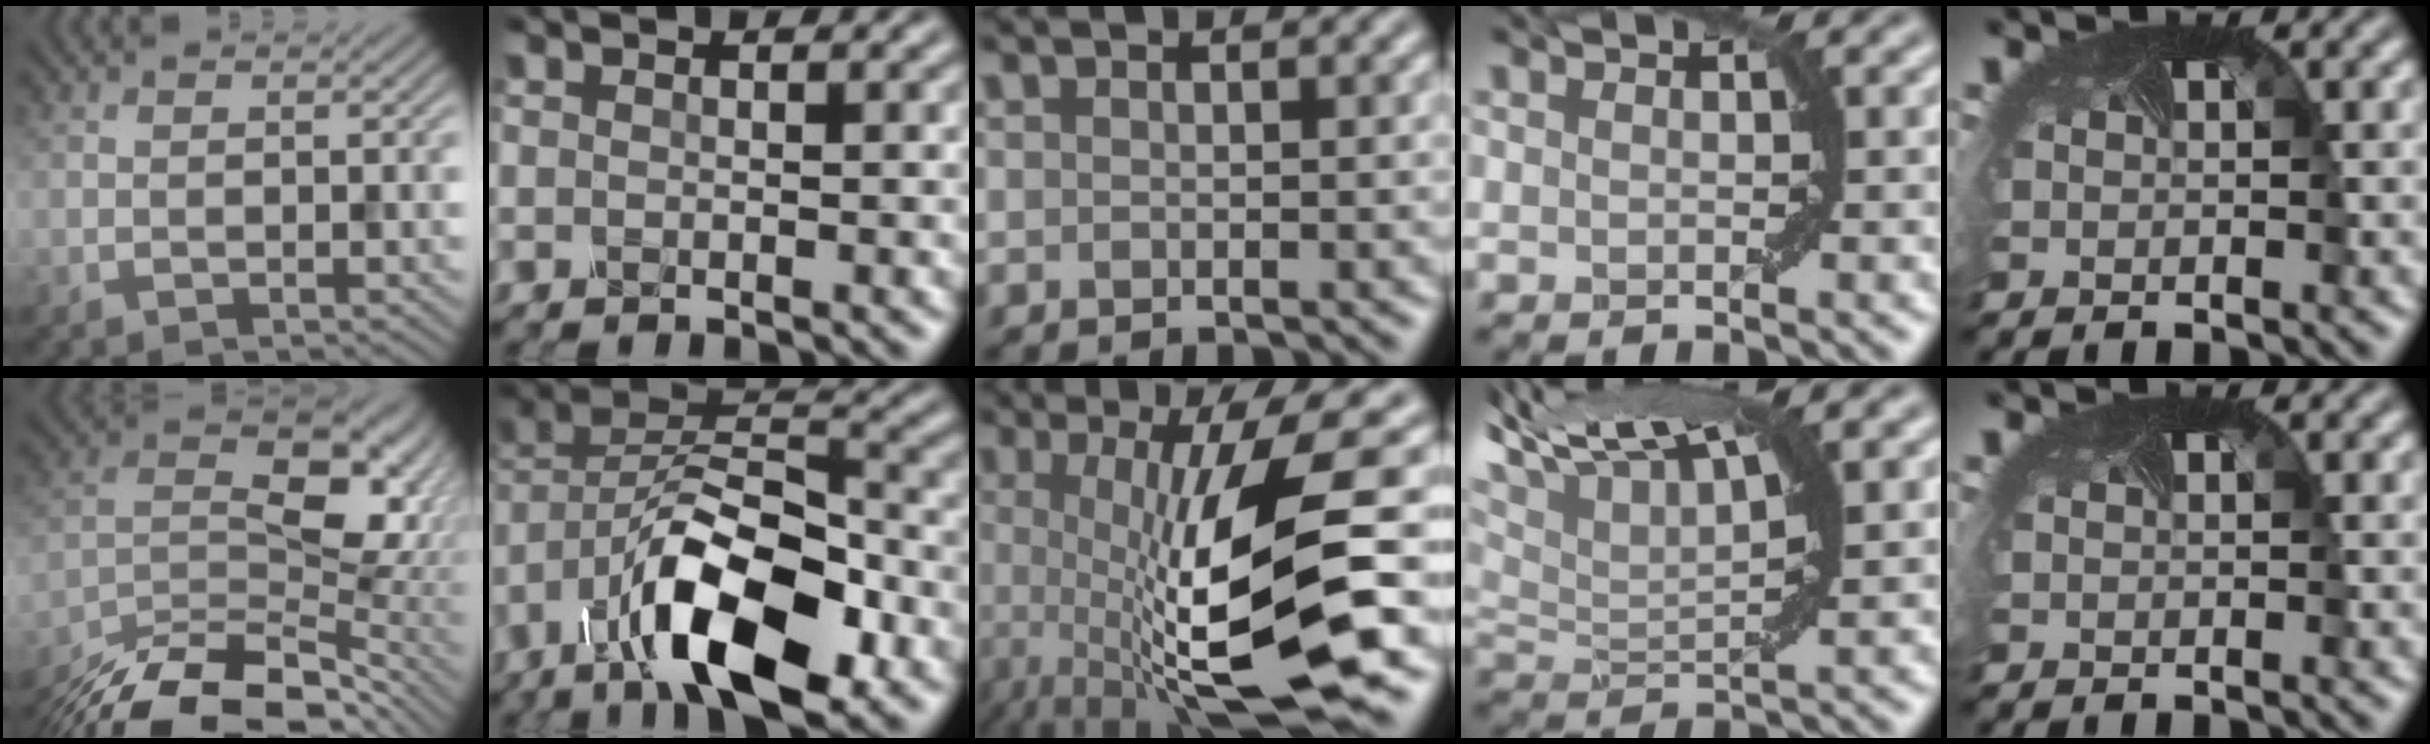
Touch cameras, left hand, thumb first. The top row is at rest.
{"thumb": {"total": 14.5, "force": [-9.3, 6.5, 9.1], "torque": [-0.190, -0.014, -0.165]}, "index": {"total": 11.8, "force": [-6.6, 4.5, 8.7], "torque": [-0.162, 0.001, -0.118]}, "middle": {"total": 12.6, "force": [-1.3, 2.9, 12.2], "torque": [-0.195, -0.015, -0.021]}, "ring": {"total": 8.9, "force": [5.3, 2.8, 6.6], "torque": [-0.124, 0.027, 0.093]}}